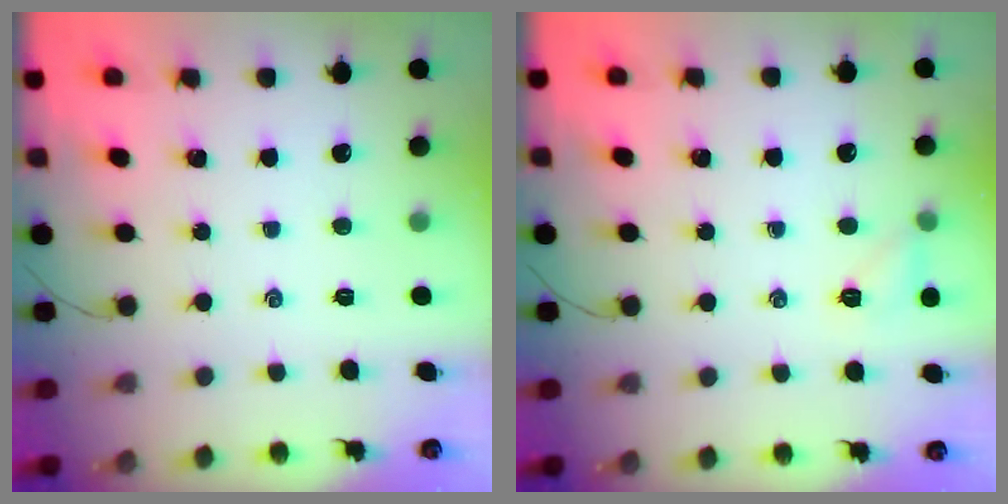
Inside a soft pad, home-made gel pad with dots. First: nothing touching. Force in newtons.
{"total": 6.0, "press": 5.8, "slide": 1.3}